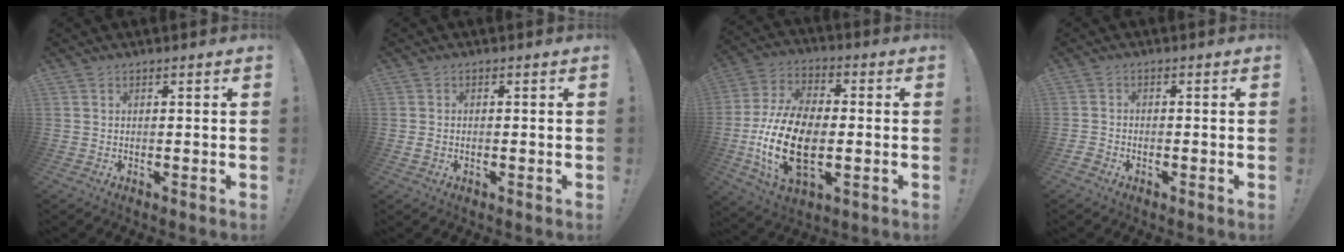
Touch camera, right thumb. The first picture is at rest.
{"total": 1.4, "force": [-0.4, 1.0, 0.9], "torque": [-0.024, 0.008, -0.004]}
{"total": 21.3, "force": [-4.3, 12.7, 16.6], "torque": [-0.316, 0.014, -0.068]}
{"total": 2.2, "force": [-1.7, 1.2, 0.7], "torque": [-0.023, 0.007, -0.031]}